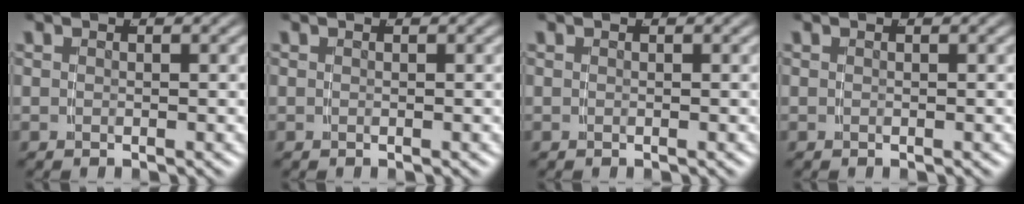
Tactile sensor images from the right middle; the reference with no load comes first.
{"total": 0.0}
{"total": 0.0}
{"total": 0.0}